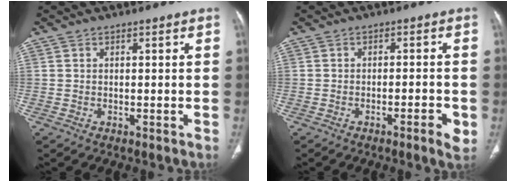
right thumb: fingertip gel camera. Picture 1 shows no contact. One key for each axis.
{"total": 3.9, "fx": -1.6, "fy": 0.8, "fz": 3.5, "tx": -0.053, "ty": 0.005, "tz": -0.023}